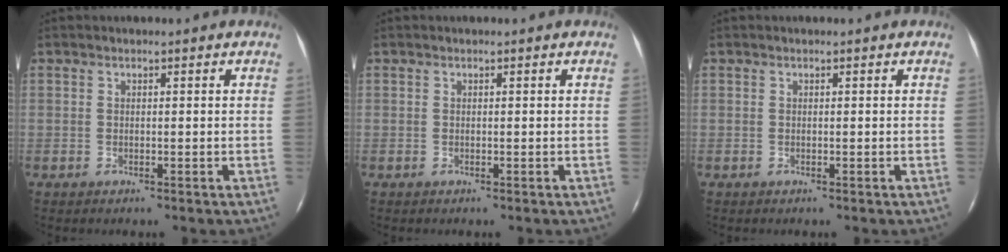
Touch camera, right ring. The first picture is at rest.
{"total": 0.0}
{"total": 0.0}